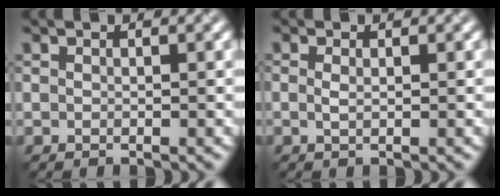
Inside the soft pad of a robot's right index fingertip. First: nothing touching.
{"total": 0.8, "force": [-0.1, 0.3, 0.7], "torque": [-0.018, -0.003, -0.003]}